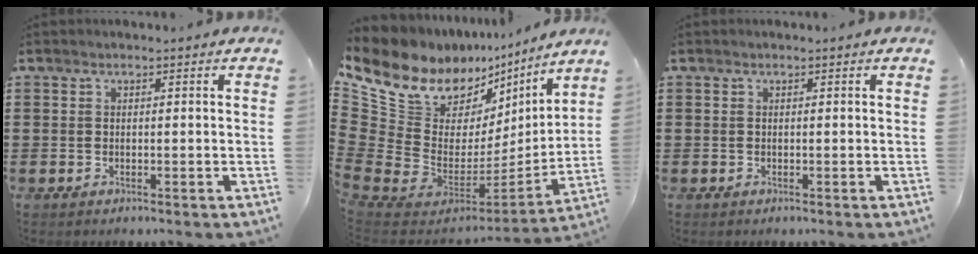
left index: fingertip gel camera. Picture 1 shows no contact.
{"total": 13.1, "force": [8.4, 8.2, 5.8], "torque": [-0.147, -0.081, 0.147]}
{"total": 0.0}